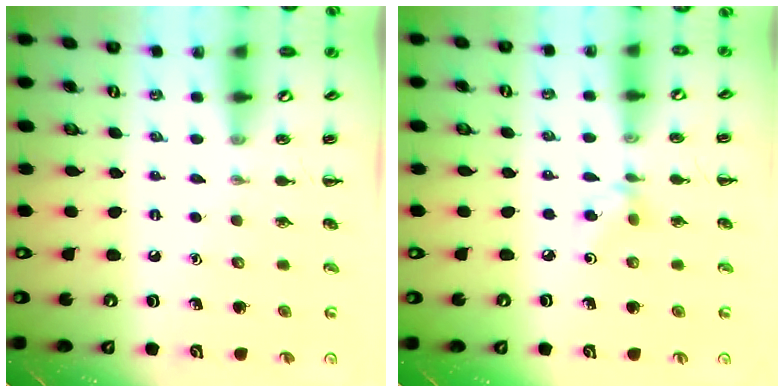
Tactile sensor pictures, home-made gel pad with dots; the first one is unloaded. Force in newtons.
{"total": 3.9, "press": 3.6, "slide": 1.5}